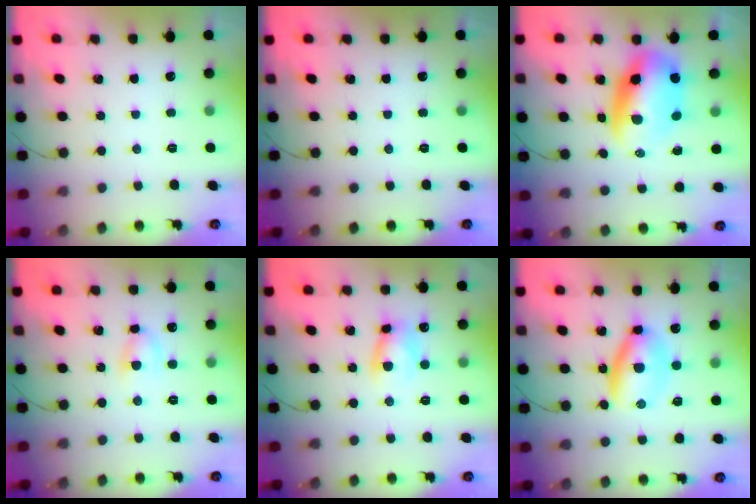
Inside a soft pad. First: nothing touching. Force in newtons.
{"total": 0.0}
{"total": 11.3, "press": 11.0, "slide": 2.7}
{"total": 5.0, "press": 4.8, "slide": 1.5}
{"total": 6.9, "press": 6.8, "slide": 0.3}
{"total": 6.6, "press": 6.5, "slide": 1.2}